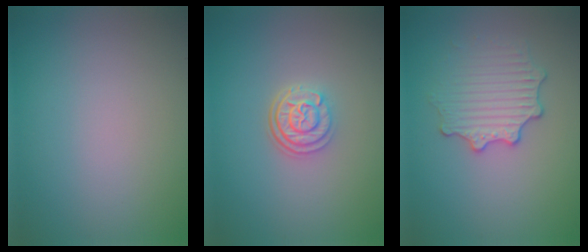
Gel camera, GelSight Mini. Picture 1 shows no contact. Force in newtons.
{"total": 3.1, "press": 2.5, "slide": 1.8}
{"total": 2.9, "press": 2.8, "slide": 0.9}